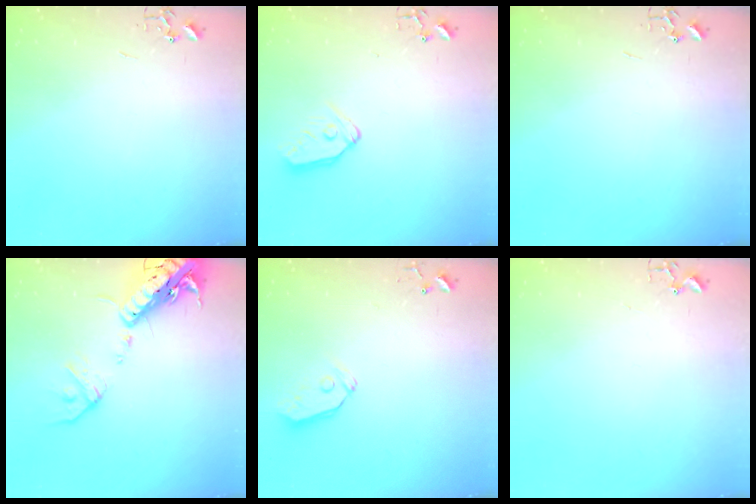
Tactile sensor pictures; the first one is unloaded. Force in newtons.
{"total": 10.0, "press": 9.9, "slide": 1.1}
{"total": 0.0}
{"total": 18.7, "press": 18.3, "slide": 3.9}
{"total": 4.8, "press": 4.8, "slide": 0.4}
{"total": 1.8, "press": 1.8, "slide": 0.2}